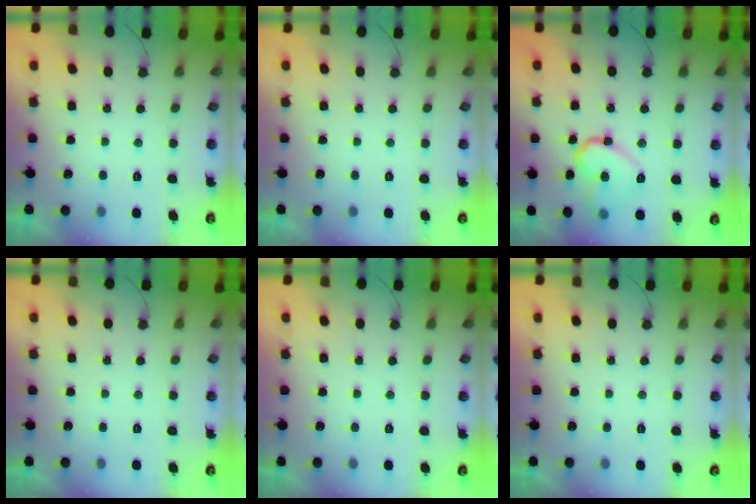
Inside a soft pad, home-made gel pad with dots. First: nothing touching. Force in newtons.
{"total": 0.0}
{"total": 12.4, "press": 12.4, "slide": 0.8}
{"total": 0.0}
{"total": 1.9, "press": 1.9, "slide": 0.1}
{"total": 1.8, "press": 1.8, "slide": 0.1}